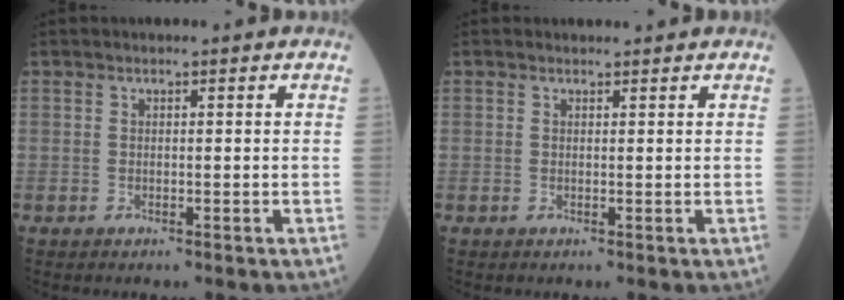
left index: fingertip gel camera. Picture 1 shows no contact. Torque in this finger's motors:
{"motor_torque": [0.23, -0.40, -0.04, -0.02]}